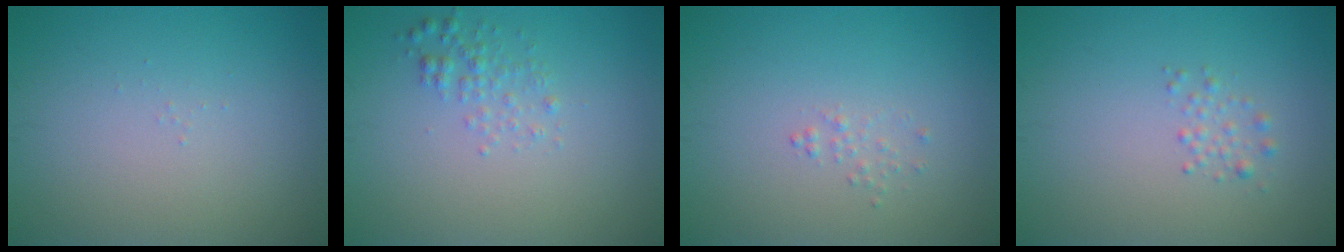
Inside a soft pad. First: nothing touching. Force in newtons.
{"total": 1.5, "press": 1.5, "slide": 0.0}
{"total": 0.7, "press": 0.7, "slide": 0.1}
{"total": 1.5, "press": 1.5, "slide": 0.0}